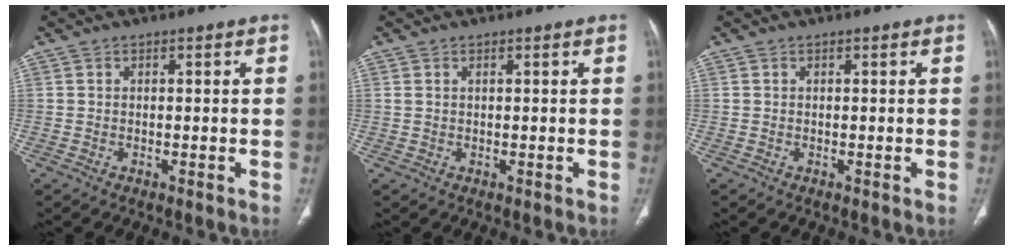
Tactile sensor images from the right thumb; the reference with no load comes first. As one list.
[{"total": 0.7, "force": [0.3, 0.3, 0.5], "torque": [-0.014, 0.010, 0.011]}, {"total": 0.0}]